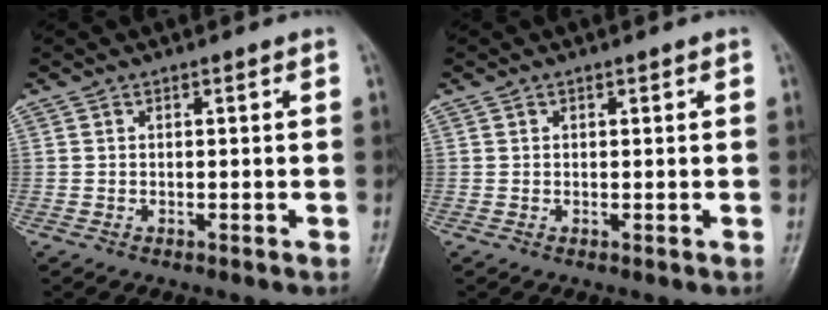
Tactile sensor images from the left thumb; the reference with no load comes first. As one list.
[{"total": 0.5, "force": [0.3, 0.3, 0.2], "torque": [0.003, -0.001, 0.003]}]